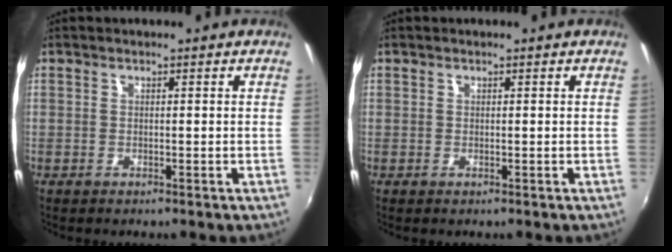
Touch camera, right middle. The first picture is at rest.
{"total": 0.0}